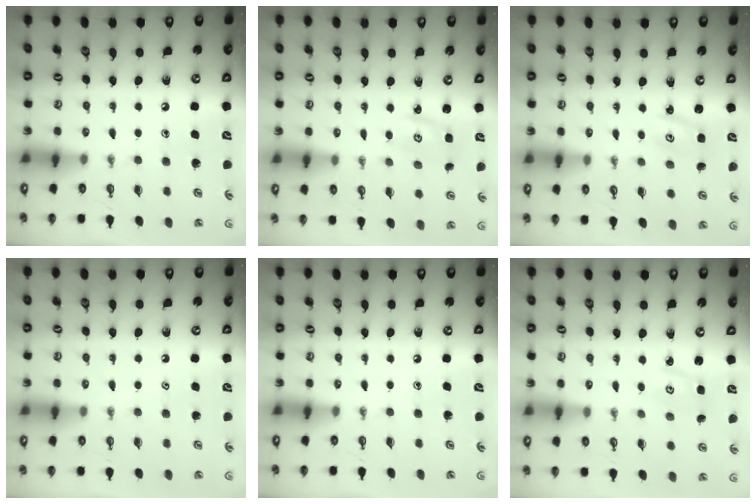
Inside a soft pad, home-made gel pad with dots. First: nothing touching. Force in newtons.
{"total": 2.3, "press": 2.3, "slide": 0.3}
{"total": 2.2, "press": 2.2, "slide": 0.3}
{"total": 0.8, "press": 0.2, "slide": 0.7}
{"total": 0.0}
{"total": 2.6, "press": 2.6, "slide": 0.4}